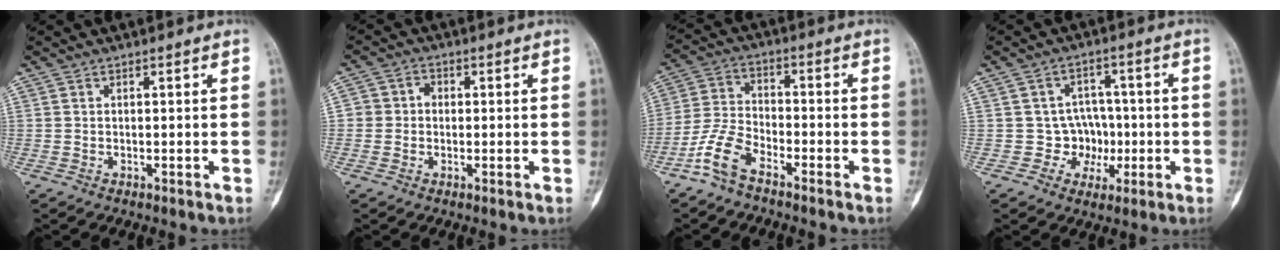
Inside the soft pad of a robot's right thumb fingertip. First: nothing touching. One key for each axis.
{"total": 3.8, "fx": 0.0, "fy": 3.5, "fz": 1.5, "tx": -0.006, "ty": 0.015, "tz": -0.006}
{"total": 7.4, "fx": -5.1, "fy": 3.1, "fz": 4.3, "tx": -0.099, "ty": 0.029, "tz": -0.113}
{"total": 6.3, "fx": -1.1, "fy": 6.0, "fz": 1.8, "tx": 0.027, "ty": 0.023, "tz": -0.017}